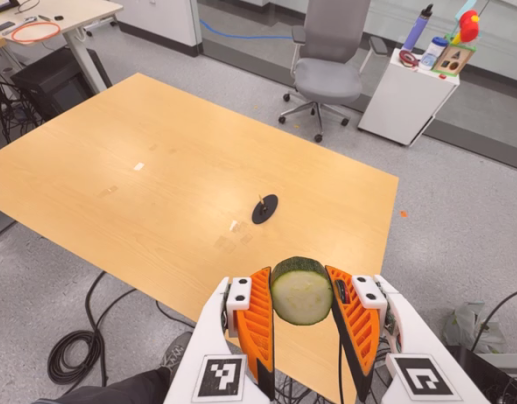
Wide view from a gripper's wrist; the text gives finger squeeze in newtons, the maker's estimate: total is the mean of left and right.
{"total": 13.6, "left": 14.1, "right": 13.1}